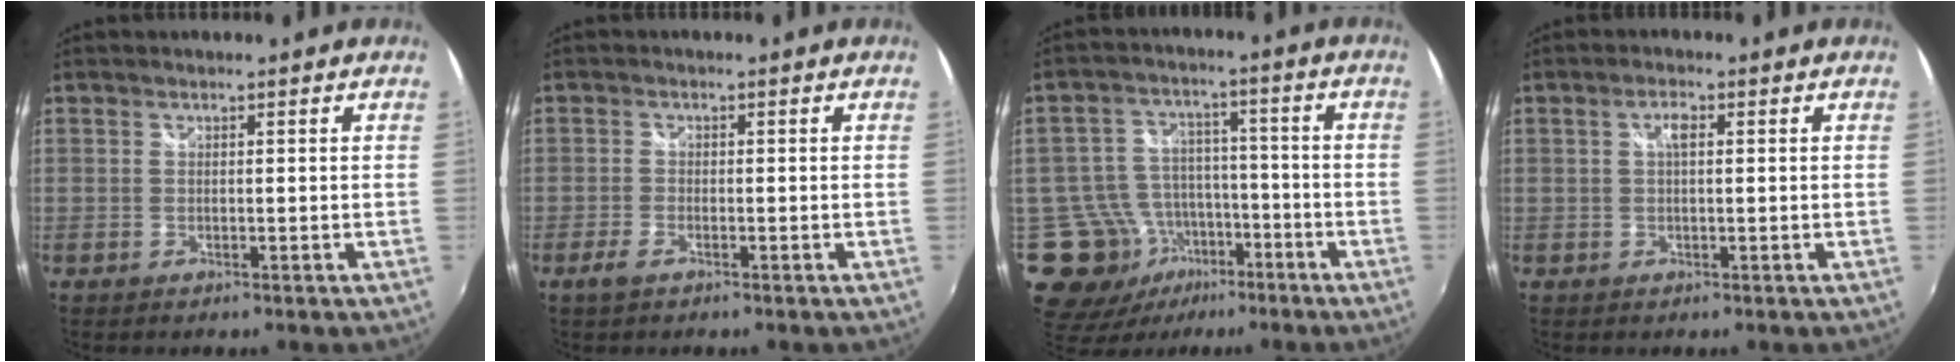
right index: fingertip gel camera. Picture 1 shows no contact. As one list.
[{"total": 2.4, "force": [-1.6, 0.9, 1.5], "torque": [-0.039, -0.003, -0.034]}, {"total": 13.6, "force": [-6.9, 10.6, 5.0], "torque": [-0.125, 0.016, -0.100]}, {"total": 2.2, "force": [0.5, 0.8, 2.0], "torque": [-0.037, 0.006, 0.005]}]